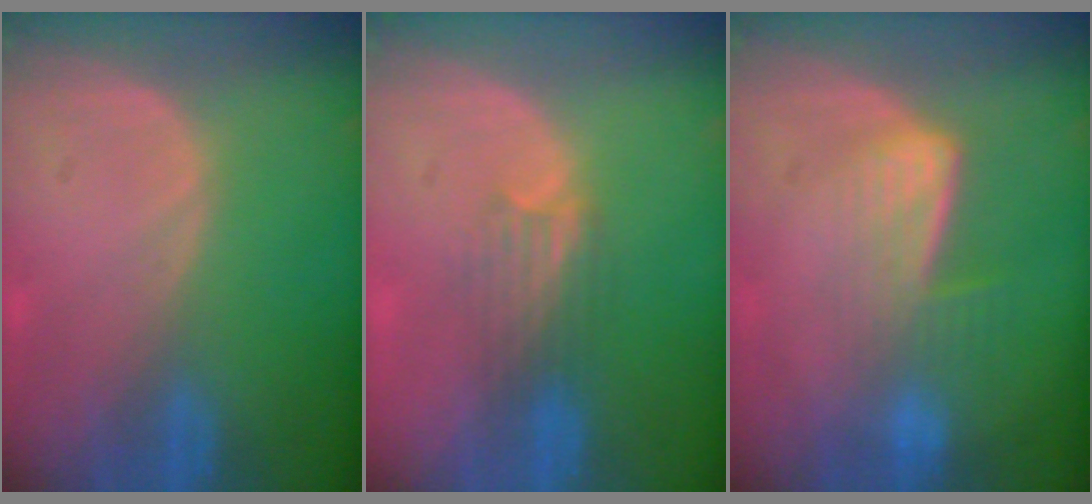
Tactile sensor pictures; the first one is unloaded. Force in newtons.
{"total": 3.3, "press": 3.2, "slide": 0.8}
{"total": 7.2, "press": 6.0, "slide": 4.0}